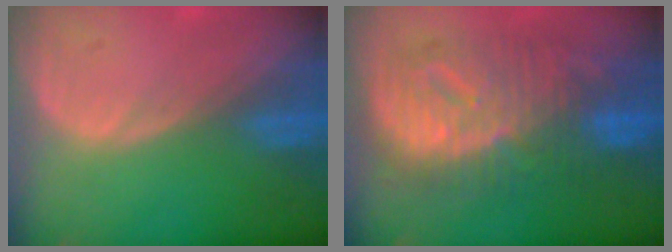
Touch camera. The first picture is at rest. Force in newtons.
{"total": 12.0, "press": 11.9, "slide": 1.3}